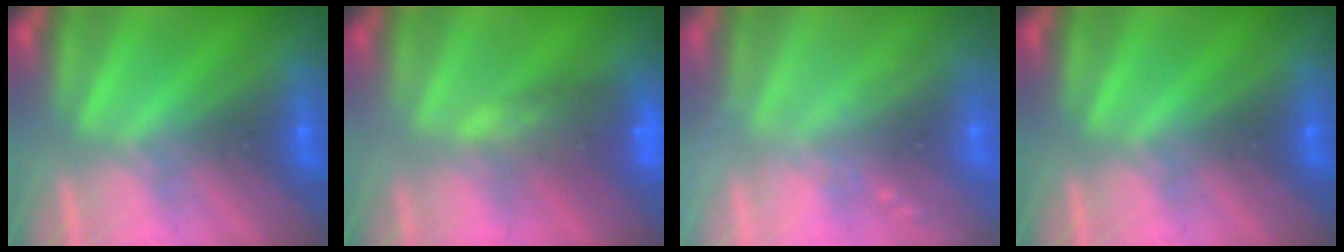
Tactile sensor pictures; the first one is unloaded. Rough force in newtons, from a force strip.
{"total": 6.4}
{"total": 2.4}
{"total": 0.0}